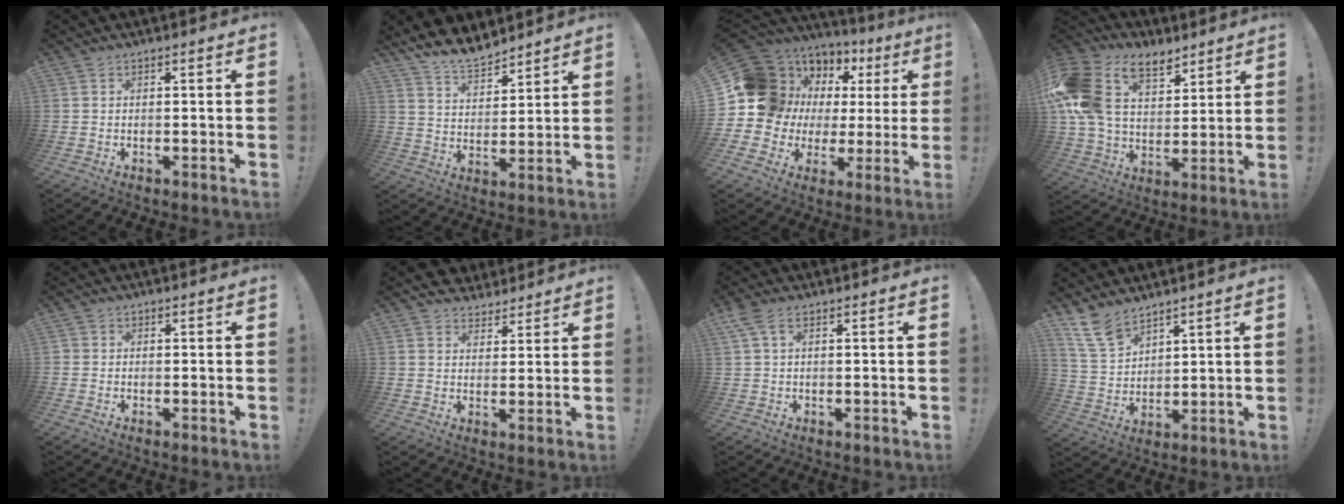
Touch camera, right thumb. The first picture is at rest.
{"total": 9.8, "force": [8.7, 3.6, 2.8], "torque": [-0.060, -0.064, 0.167]}
{"total": 13.9, "force": [5.2, 11.6, 5.8], "torque": [-0.071, -0.052, 0.125]}
{"total": 20.5, "force": [10.1, 13.9, 11.2], "torque": [-0.206, -0.045, 0.199]}
{"total": 1.0, "force": [-0.2, 0.9, 0.3], "torque": [-0.009, 0.005, -0.003]}
{"total": 4.7, "force": [3.5, 3.1, 0.2], "torque": [-0.002, -0.027, 0.068]}
{"total": 3.6, "force": [1.5, 1.6, 2.9], "torque": [-0.060, 0.002, 0.030]}
{"total": 10.3, "force": [8.1, 5.0, 3.8], "torque": [-0.080, -0.050, 0.162]}